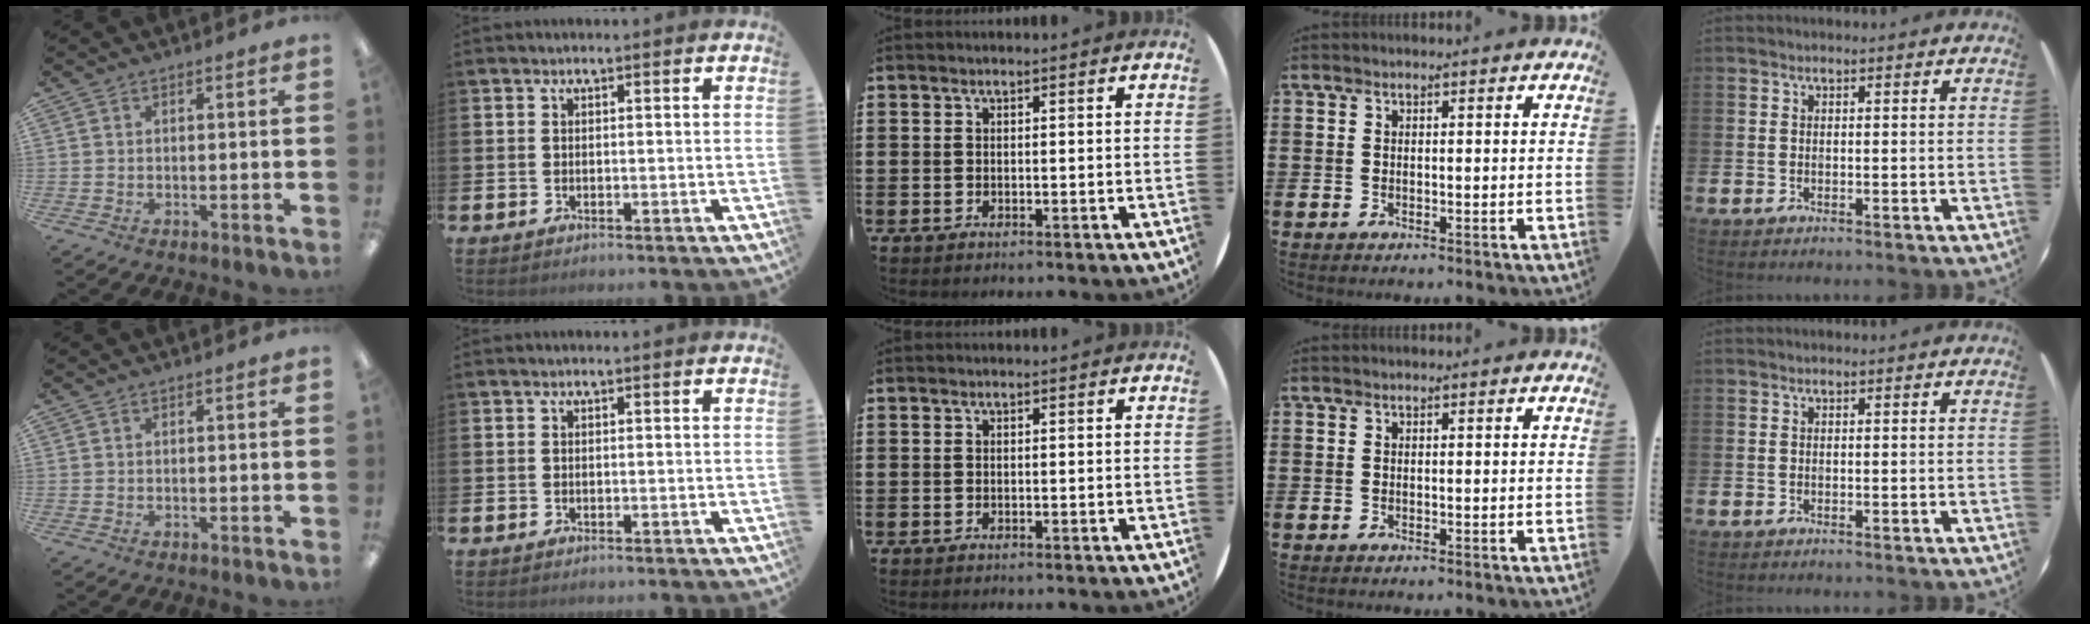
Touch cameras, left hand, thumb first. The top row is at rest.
{}